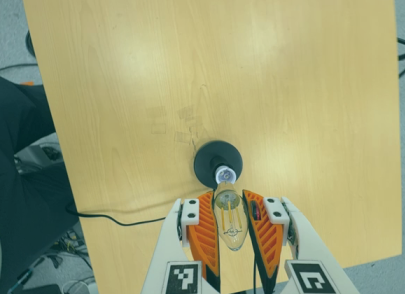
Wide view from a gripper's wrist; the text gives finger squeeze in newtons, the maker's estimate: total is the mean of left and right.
{"total": 21.3, "left": 22.6, "right": 19.9}